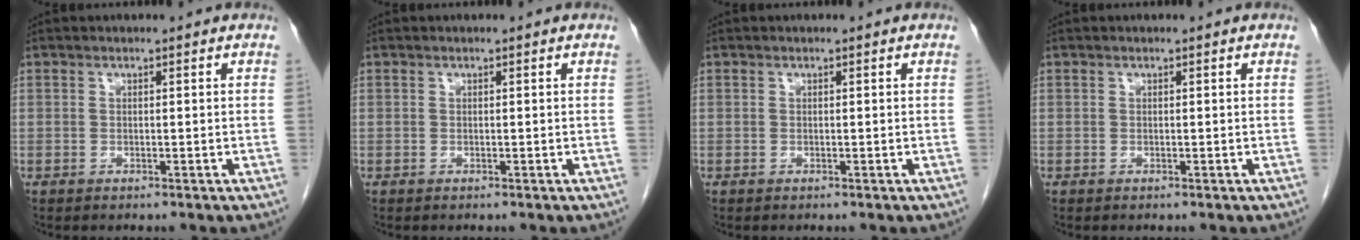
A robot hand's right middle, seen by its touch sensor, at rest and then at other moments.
{"total": 0.0}
{"total": 0.0}
{"total": 0.0}